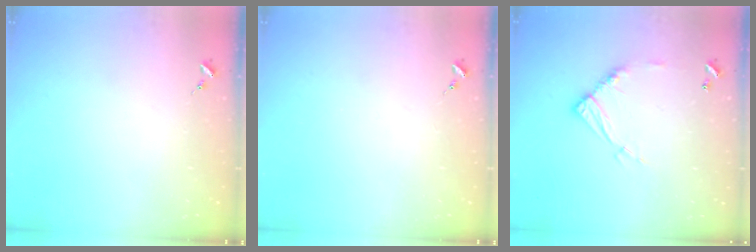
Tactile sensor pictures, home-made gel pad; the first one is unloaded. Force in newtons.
{"total": 0.0}
{"total": 12.2, "press": 12.1, "slide": 0.9}